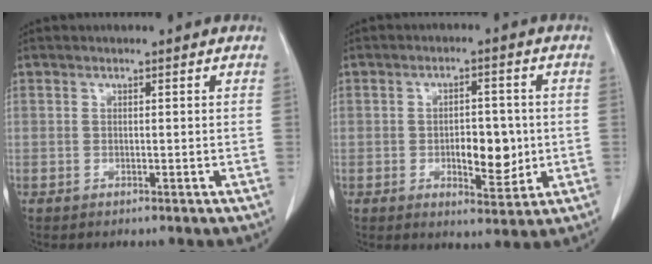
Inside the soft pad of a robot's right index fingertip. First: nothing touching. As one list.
[{"total": 6.7, "force": [-0.9, 3.1, 6.0], "torque": [-0.084, -0.002, -0.006]}]